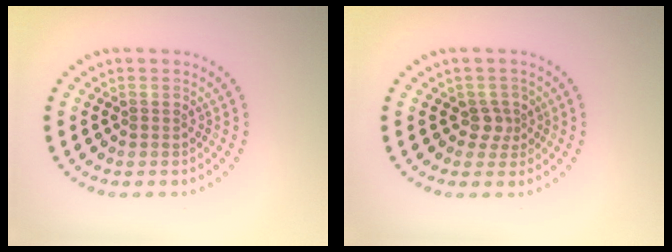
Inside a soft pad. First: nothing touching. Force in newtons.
{"total": 1.7, "press": 1.2, "slide": 1.2}